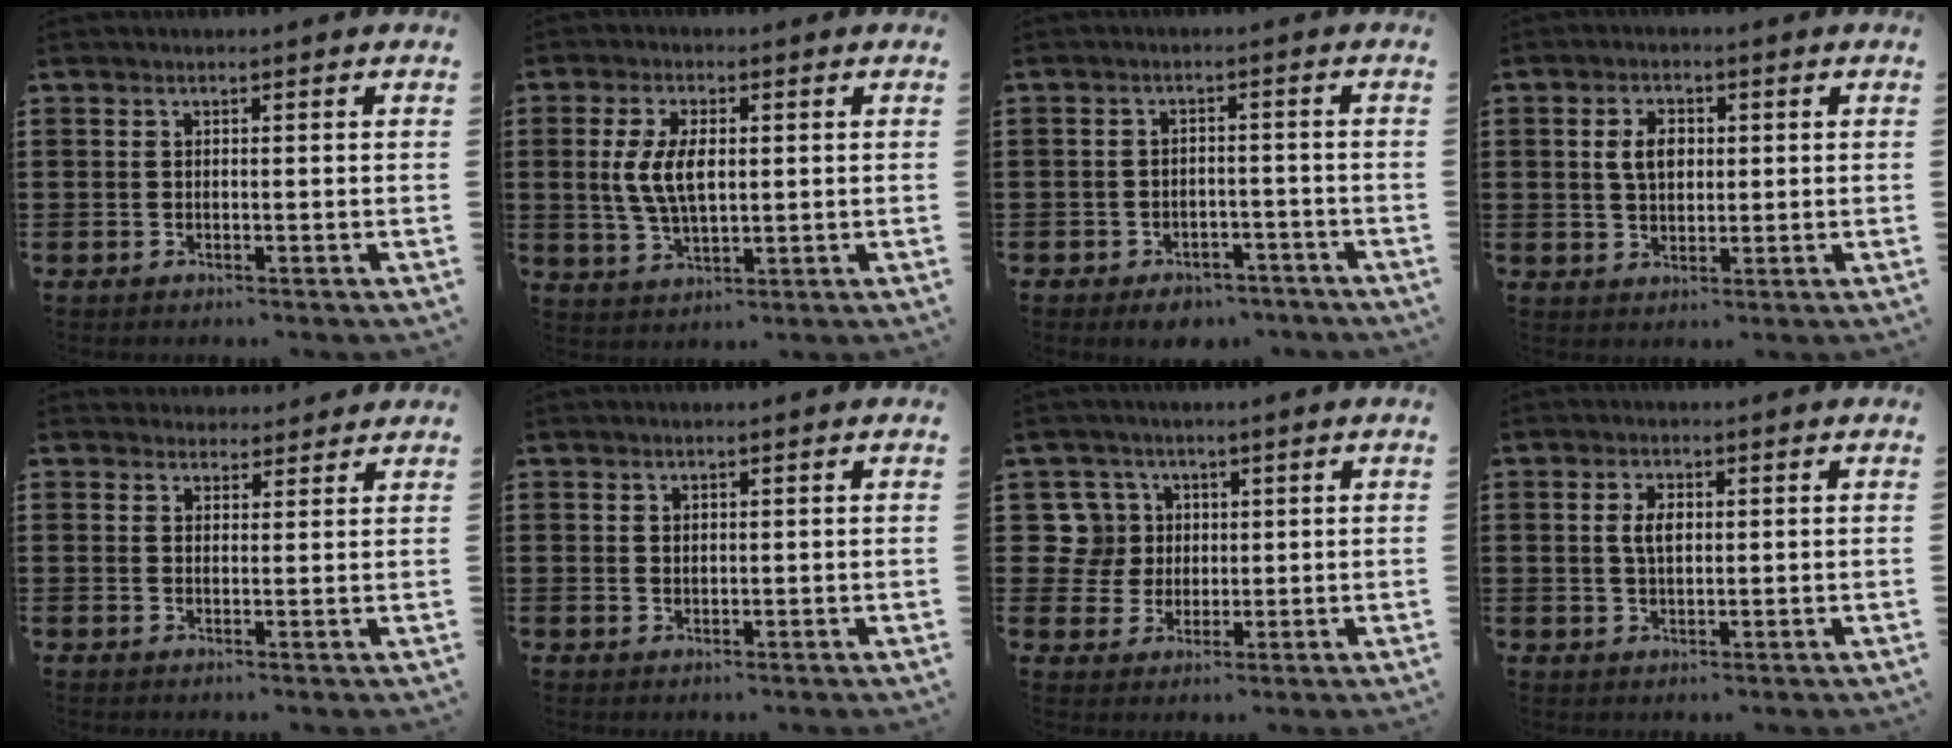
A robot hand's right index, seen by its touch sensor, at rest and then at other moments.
{"total": 6.8, "force": [0.6, 3.2, 5.9], "torque": [-0.131, 0.005, 0.005]}
{"total": 3.1, "force": [-3.0, 0.8, 0.0], "torque": [-0.005, 0.005, -0.063]}
{"total": 4.2, "force": [0.7, 2.6, 3.2], "torque": [-0.062, 0.009, 0.008]}
{"total": 2.2, "force": [2.0, 0.8, -0.2], "torque": [0.006, -0.002, 0.039]}
{"total": 0.8, "force": [0.6, 0.5, 0.2], "torque": [-0.004, 0.001, 0.011]}
{"total": 6.9, "force": [1.6, 6.4, 2.0], "torque": [-0.075, 0.012, 0.028]}
{"total": 3.2, "force": [0.5, 1.4, 2.8], "torque": [-0.057, 0.006, 0.007]}